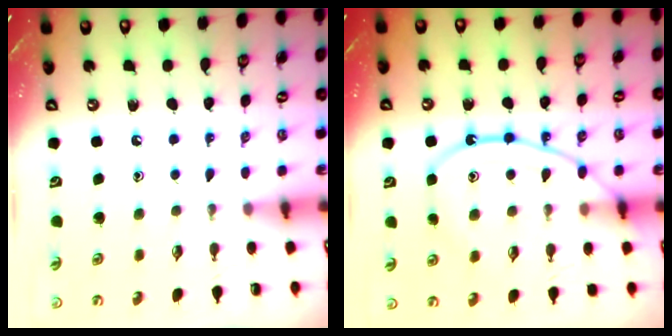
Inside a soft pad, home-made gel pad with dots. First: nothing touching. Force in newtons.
{"total": 13.7, "press": 13.6, "slide": 1.5}